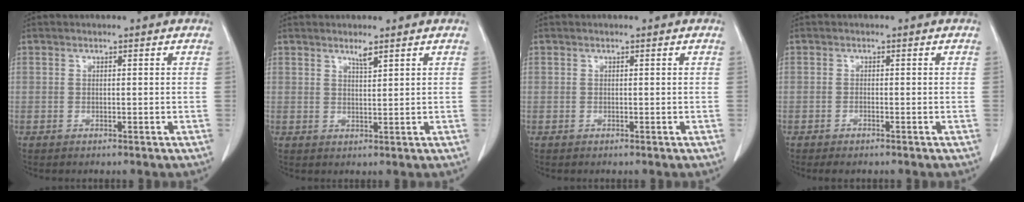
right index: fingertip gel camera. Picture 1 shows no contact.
{"total": 1.7, "force": [1.4, 0.0, 1.0], "torque": [-0.019, -0.005, 0.027]}
{"total": 0.0}
{"total": 1.5, "force": [-1.2, 0.3, 0.9], "torque": [-0.013, -0.003, -0.014]}